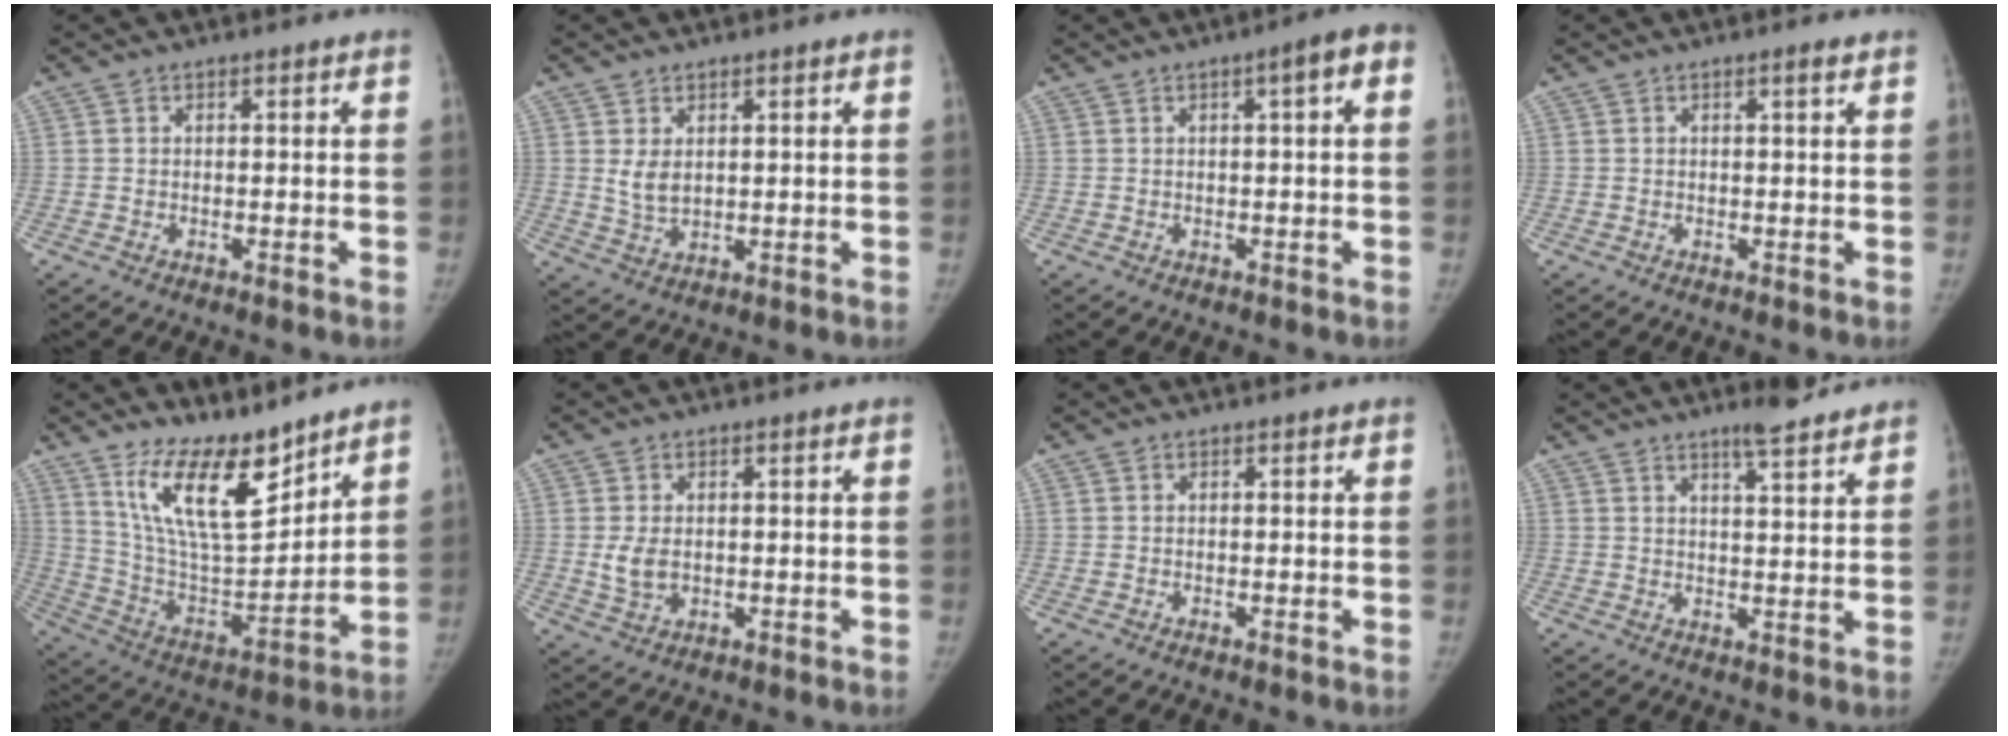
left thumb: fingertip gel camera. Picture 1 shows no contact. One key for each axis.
{"total": 4.8, "fx": 1.6, "fy": 2.9, "fz": 3.5, "tx": -0.055, "ty": -0.018, "tz": 0.041}
{"total": 4.4, "fx": 0.9, "fy": 0.8, "fz": 4.2, "tx": -0.058, "ty": 0.013, "tz": 0.007}
{"total": 1.2, "fx": 0.7, "fy": -0.1, "fz": 0.9, "tx": -0.015, "ty": -0.003, "tz": 0.010}
{"total": 16.7, "fx": 12.0, "fy": 5.7, "fz": 10.1, "tx": -0.136, "ty": -0.083, "tz": 0.230}
{"total": 4.2, "fx": 0.1, "fy": 2.9, "fz": 3.0, "tx": -0.053, "ty": -0.006, "tz": 0.008}
{"total": 0.0}
{"total": 6.3, "fx": 5.0, "fy": 0.9, "fz": 3.6, "tx": -0.048, "ty": -0.034, "tz": 0.074}